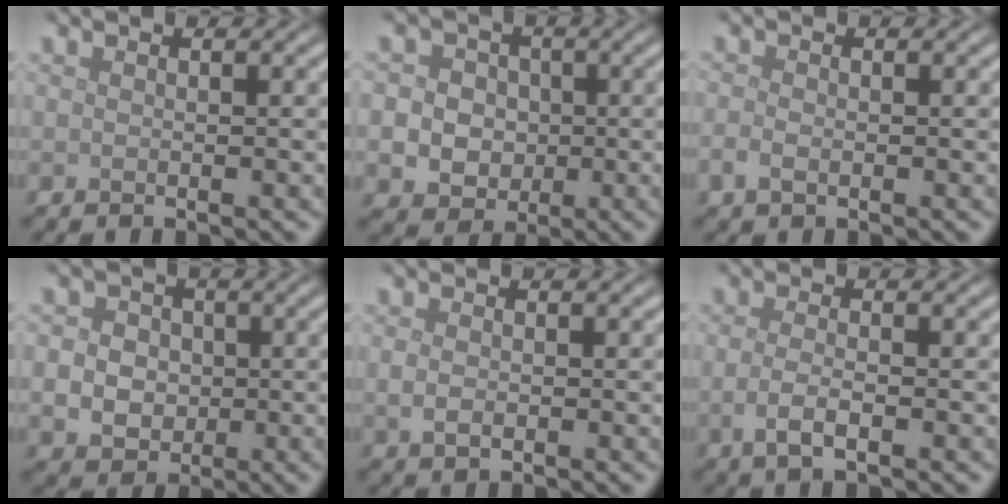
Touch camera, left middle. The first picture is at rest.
{"total": 7.5, "force": [-0.1, 6.9, 2.9], "torque": [-0.043, 0.030, -0.027]}
{"total": 1.5, "force": [-0.5, 1.0, 1.1], "torque": [-0.026, -0.003, -0.012]}
{"total": 6.7, "force": [0.2, 5.9, 3.1], "torque": [-0.049, 0.029, -0.023]}
{"total": 1.5, "force": [-0.1, 1.0, 1.1], "torque": [-0.025, -0.003, 0.000]}
{"total": 2.5, "force": [-0.7, 0.9, 2.3], "torque": [-0.046, -0.003, -0.017]}